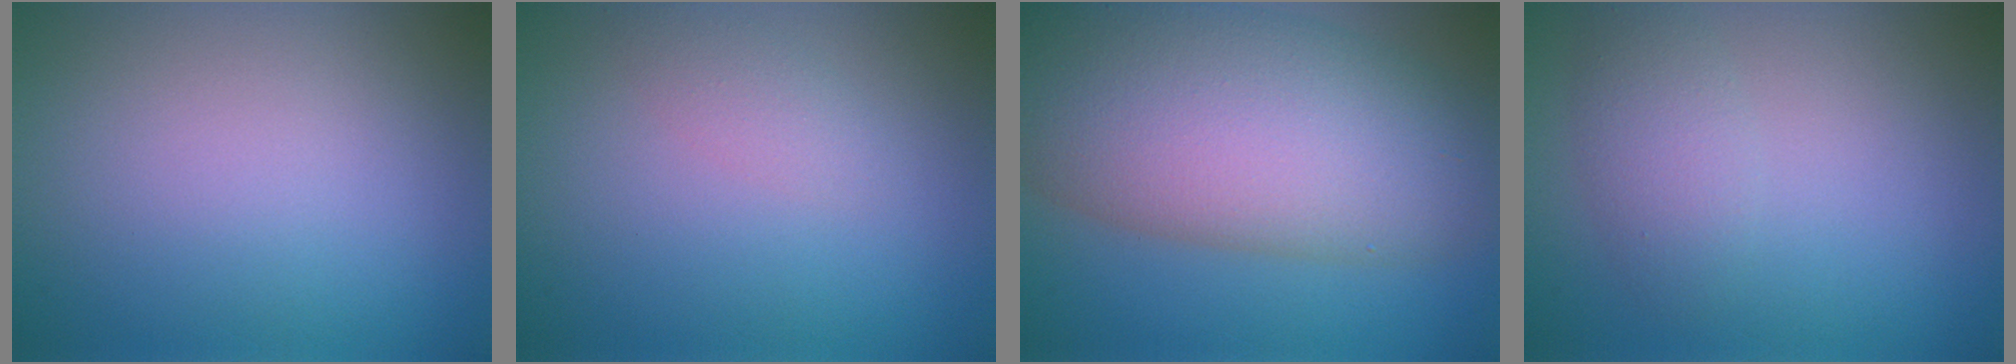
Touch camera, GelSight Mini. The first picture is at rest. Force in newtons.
{"total": 1.5, "press": 1.5, "slide": 0.1}
{"total": 13.4, "press": 13.3, "slide": 0.8}
{"total": 2.4, "press": 2.4, "slide": 0.1}